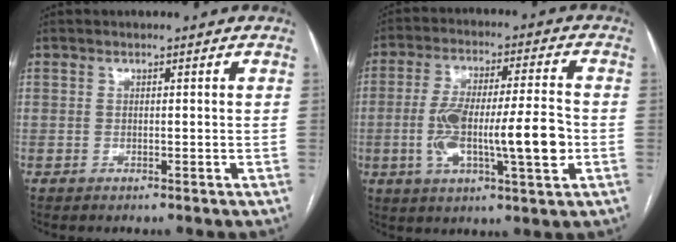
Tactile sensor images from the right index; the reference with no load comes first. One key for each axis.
{"total": 14.4, "fx": -2.6, "fy": 2.4, "fz": 14.0, "tx": -0.250, "ty": 0.010, "tz": -0.039}